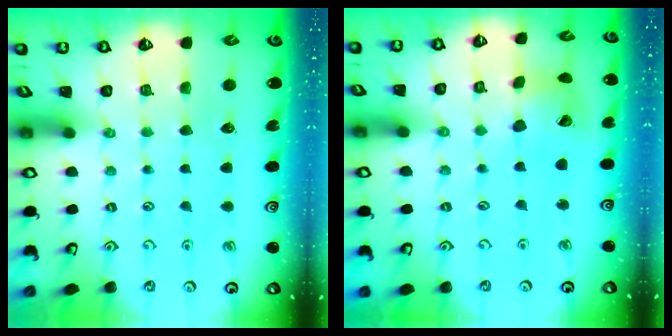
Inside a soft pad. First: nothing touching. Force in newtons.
{"total": 11.2, "press": 11.1, "slide": 1.5}